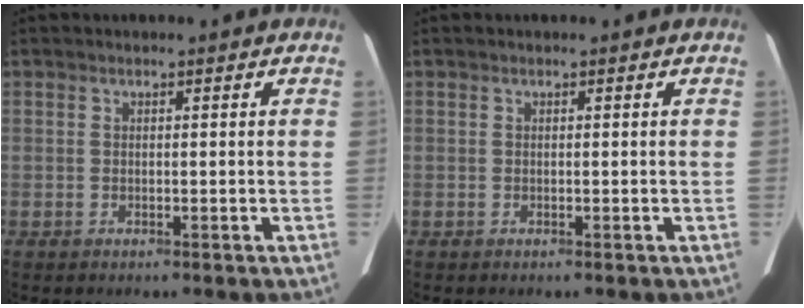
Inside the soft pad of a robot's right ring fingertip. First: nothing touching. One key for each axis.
{"total": 0.0}